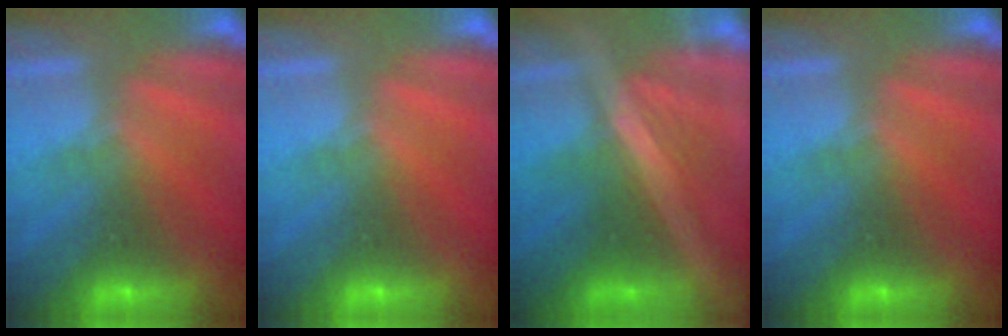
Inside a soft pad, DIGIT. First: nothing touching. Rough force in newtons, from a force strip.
{"total": 0.0}
{"total": 1.2}
{"total": 0.0}